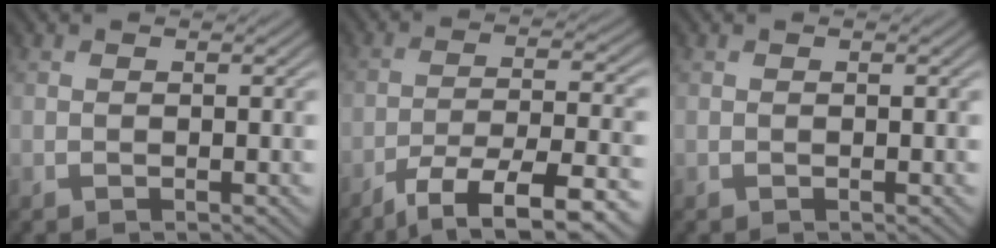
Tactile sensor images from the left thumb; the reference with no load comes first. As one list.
[{"total": 10.7, "force": [-7.1, 2.6, 7.5], "torque": [-0.135, -0.005, -0.110]}, {"total": 0.0}]